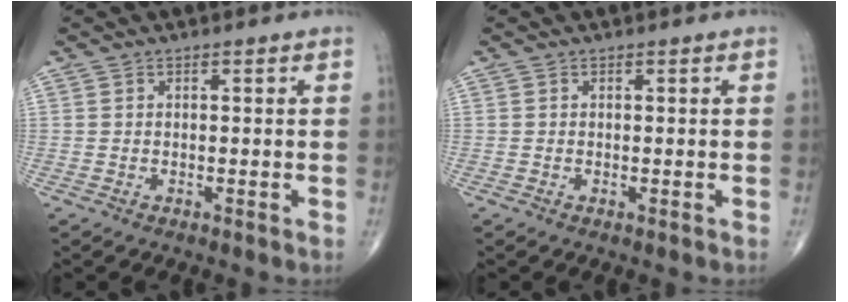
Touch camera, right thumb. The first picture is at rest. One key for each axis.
{"total": 0.0}